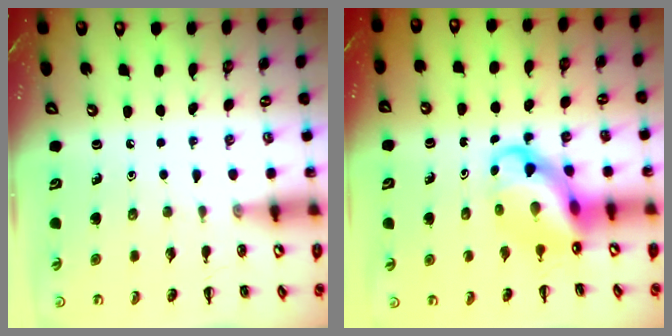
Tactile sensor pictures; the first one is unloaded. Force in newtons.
{"total": 8.7, "press": 8.3, "slide": 2.5}